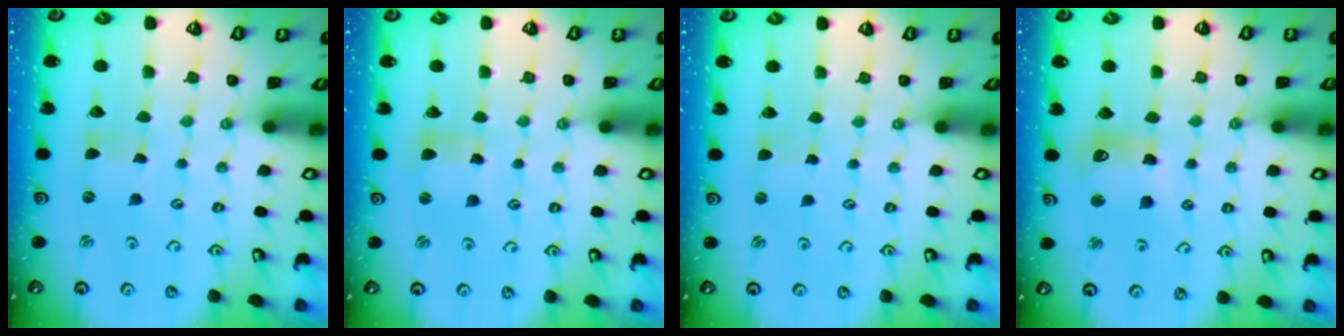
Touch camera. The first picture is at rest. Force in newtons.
{"total": 3.1, "press": 3.1, "slide": 0.3}
{"total": 1.5, "press": 1.5, "slide": 0.3}
{"total": 10.4, "press": 10.3, "slide": 1.4}